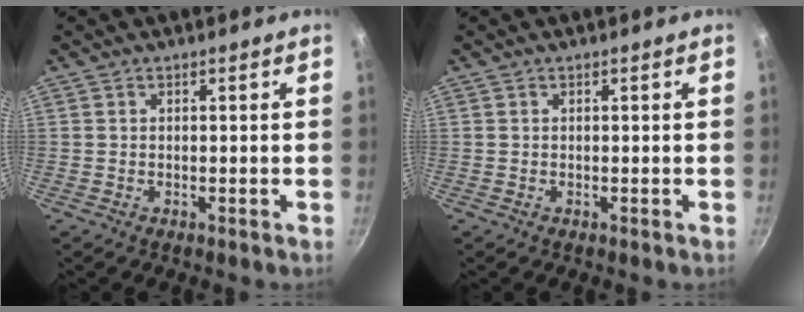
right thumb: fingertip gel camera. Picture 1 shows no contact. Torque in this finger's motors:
{"motor_torque": [0.06, 0.00, -0.07, 0.03, 0.01]}